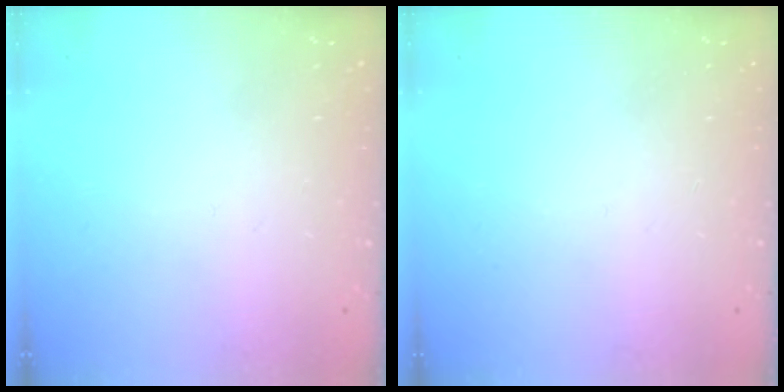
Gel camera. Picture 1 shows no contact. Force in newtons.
{"total": 0.0}